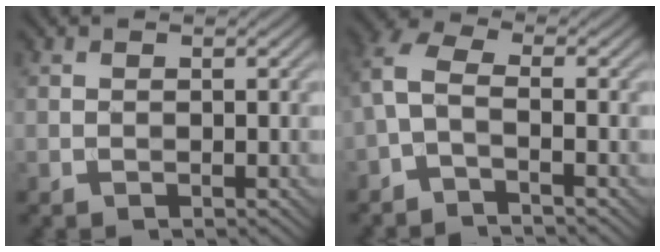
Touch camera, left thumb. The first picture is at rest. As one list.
[{"total": 4.1, "force": [-1.7, 1.5, 3.4], "torque": [-0.085, 0.006, -0.050]}]